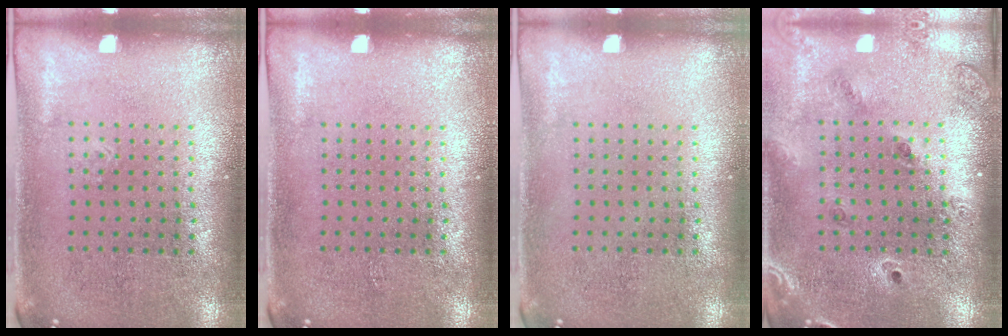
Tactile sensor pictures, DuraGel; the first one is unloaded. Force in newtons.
{"total": 0.0}
{"total": 0.0}
{"total": 1.3, "press": 1.3, "slide": 0.5}